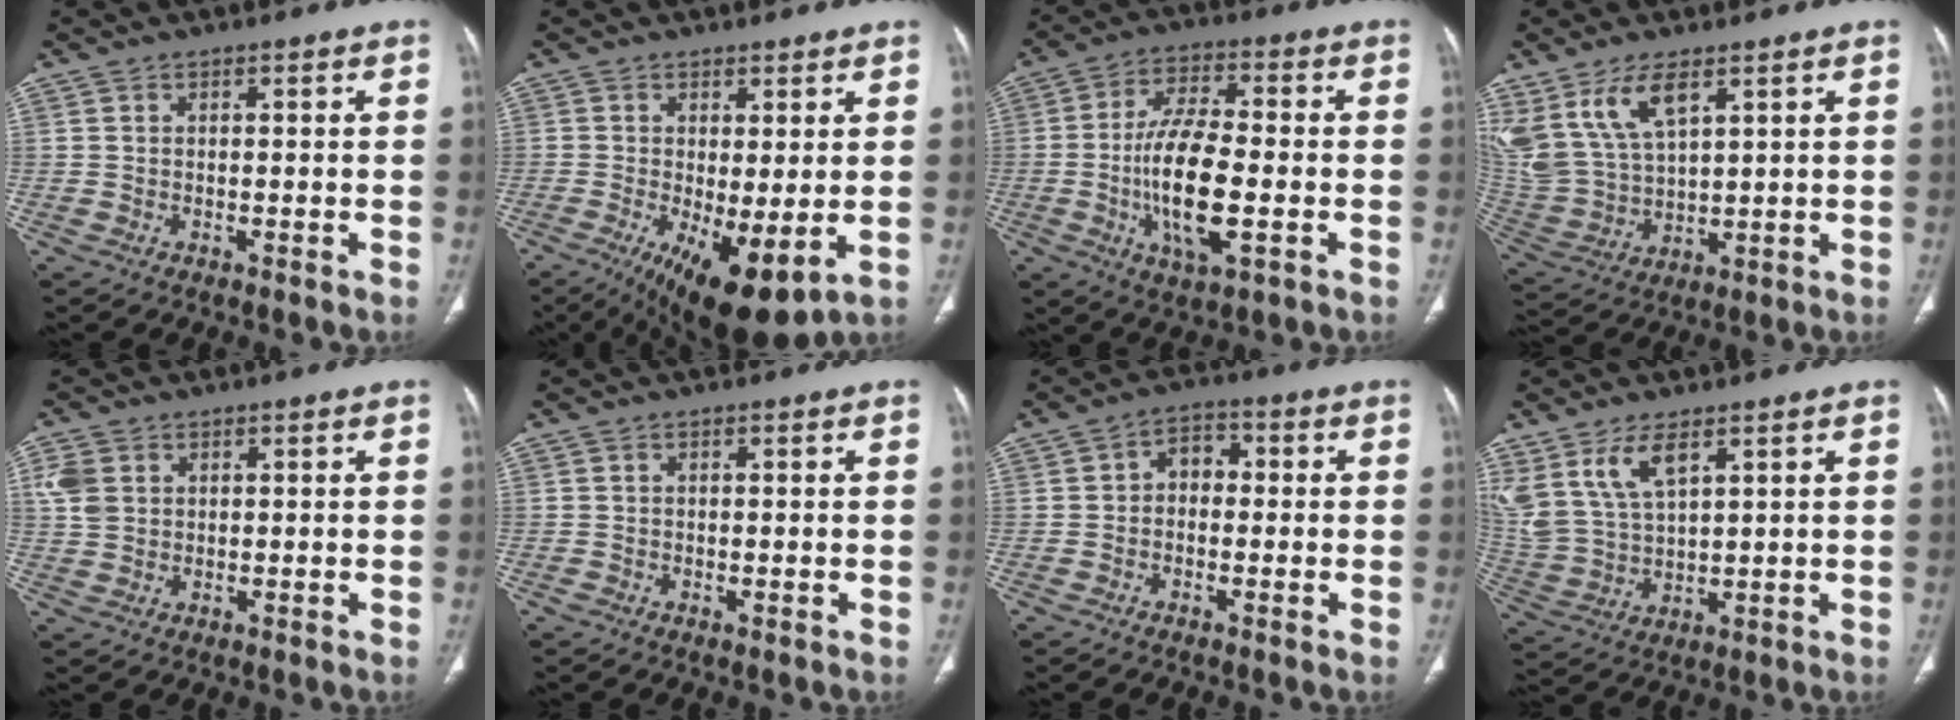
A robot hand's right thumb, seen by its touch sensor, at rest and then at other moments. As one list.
[{"total": 11.7, "force": [-2.7, 4.1, 10.6], "torque": [-0.173, -0.022, -0.025]}, {"total": 14.7, "force": [-2.8, 5.4, 13.4], "torque": [-0.251, 0.006, -0.051]}, {"total": 13.0, "force": [7.2, 6.0, 9.0], "torque": [-0.186, -0.023, 0.161]}, {"total": 4.6, "force": [1.4, 3.6, 2.6], "torque": [-0.053, 0.003, 0.032]}, {"total": 0.6, "force": [-0.2, 0.3, 0.4], "torque": [-0.006, -0.001, -0.004]}, {"total": 4.6, "force": [-0.1, 3.4, 3.1], "torque": [-0.030, 0.019, -0.014]}, {"total": 10.5, "force": [6.0, 4.7, 7.3], "torque": [-0.153, -0.019, 0.136]}]